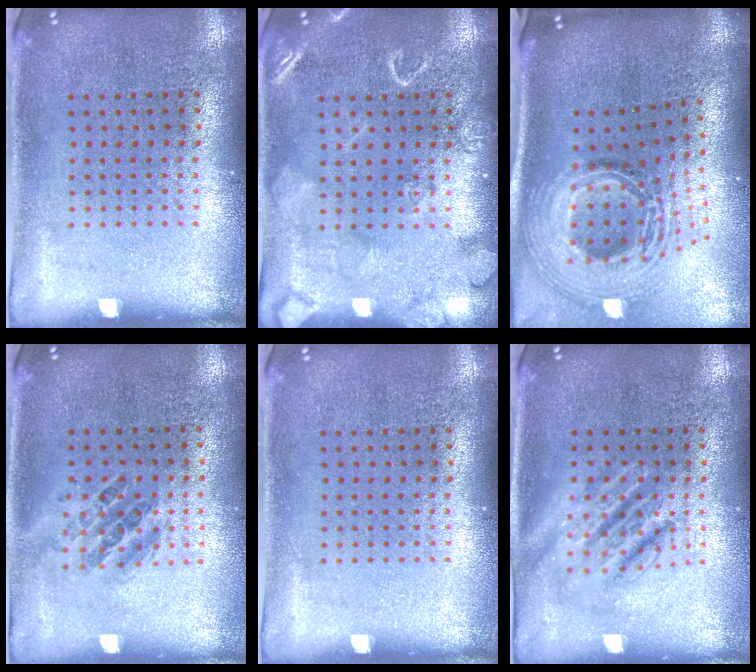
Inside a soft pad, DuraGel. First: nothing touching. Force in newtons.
{"total": 2.9, "press": 2.9, "slide": 0.4}
{"total": 3.0, "press": 2.1, "slide": 2.2}
{"total": 1.0, "press": 0.9, "slide": 0.3}
{"total": 0.0}
{"total": 2.6, "press": 2.6, "slide": 0.3}